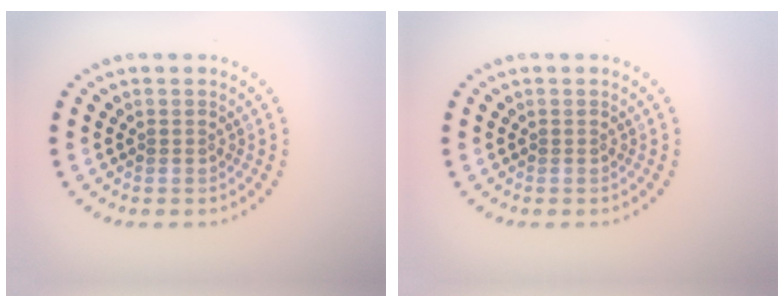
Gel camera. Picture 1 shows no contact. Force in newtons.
{"total": 0.0}